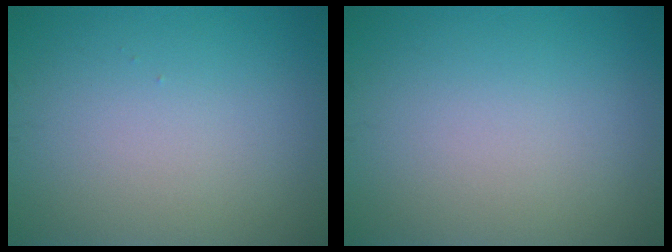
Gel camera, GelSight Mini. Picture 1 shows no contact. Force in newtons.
{"total": 0.0}